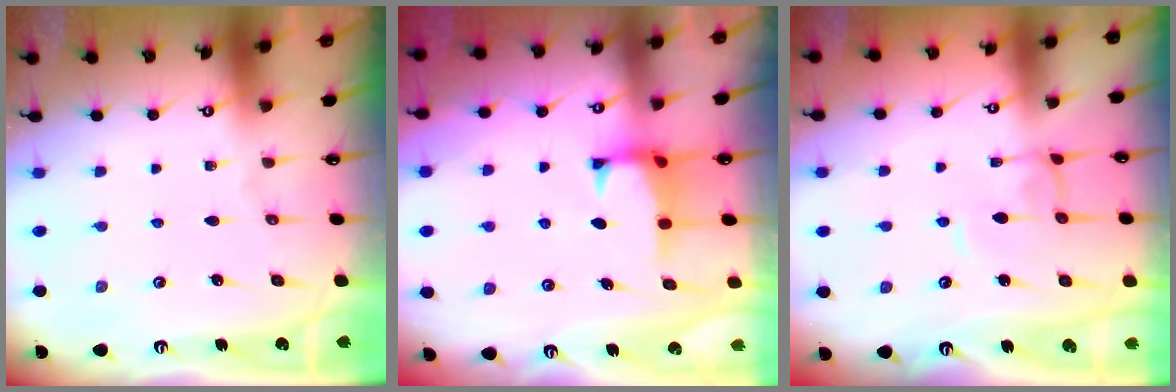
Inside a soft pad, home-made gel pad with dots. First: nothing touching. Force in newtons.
{"total": 1.1, "press": 0.8, "slide": 0.8}
{"total": 1.1, "press": 1.0, "slide": 0.3}